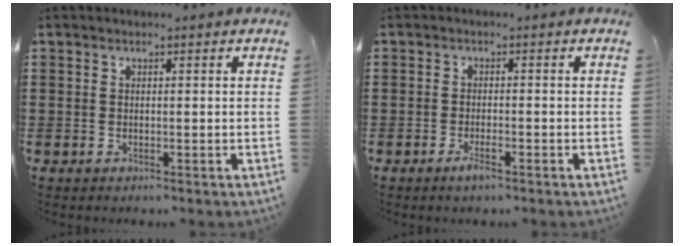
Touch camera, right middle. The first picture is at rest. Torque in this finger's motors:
{"motor_torque": [0.80, 0.42, 0.06, 0.01]}